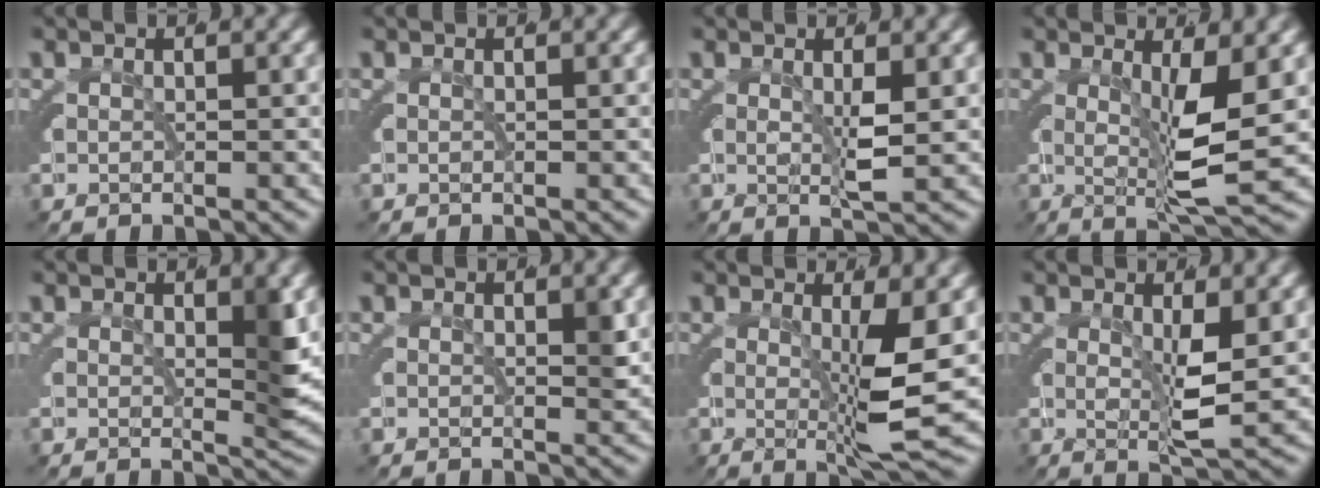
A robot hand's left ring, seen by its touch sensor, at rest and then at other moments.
{"total": 0.0}
{"total": 1.4, "force": [-0.1, -1.1, 0.8], "torque": [-0.007, -0.007, 0.004]}
{"total": 4.2, "force": [0.4, 0.1, 4.2], "torque": [-0.070, -0.008, 0.007]}
{"total": 2.0, "force": [0.2, -0.2, 2.0], "torque": [-0.017, -0.011, 0.009]}
{"total": 0.8, "force": [0.1, 0.1, 0.8], "torque": [-0.001, -0.005, 0.004]}
{"total": 5.0, "force": [0.2, -0.5, 5.0], "torque": [-0.077, -0.007, 0.003]}
{"total": 2.2, "force": [0.3, -0.7, 2.0], "torque": [-0.034, -0.010, 0.008]}